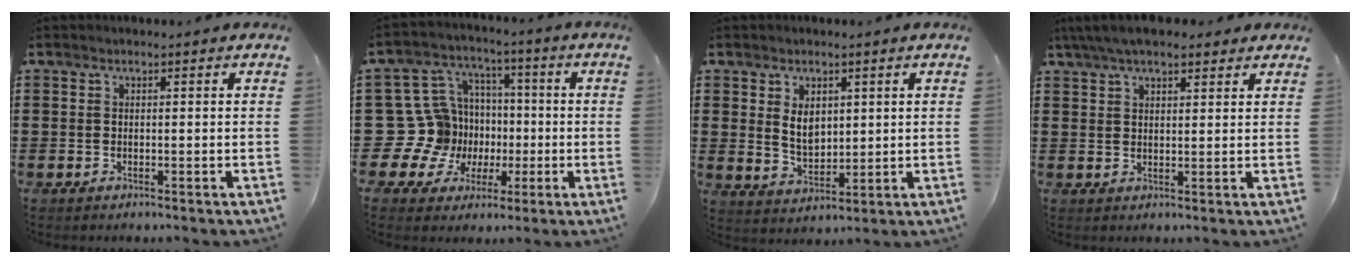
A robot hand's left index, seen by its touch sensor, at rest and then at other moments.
{"total": 14.3, "force": [-1.7, 13.5, 4.4], "torque": [-0.164, 0.004, -0.003]}
{"total": 4.2, "force": [1.7, 2.7, 2.7], "torque": [-0.045, 0.000, 0.027]}
{"total": 5.5, "force": [4.3, 1.7, 3.0], "torque": [-0.070, 0.001, 0.080]}